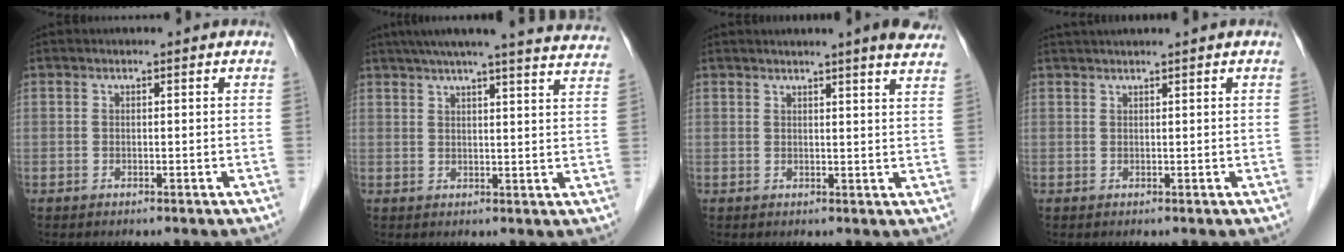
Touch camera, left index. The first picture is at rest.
{"total": 22.6, "force": [20.6, 0.4, 9.3], "torque": [-0.139, -0.018, 0.247]}
{"total": 6.9, "force": [6.0, -0.4, 3.5], "torque": [-0.043, -0.004, 0.054]}
{"total": 2.5, "force": [2.1, -0.8, 1.2], "torque": [-0.019, 0.018, 0.044]}